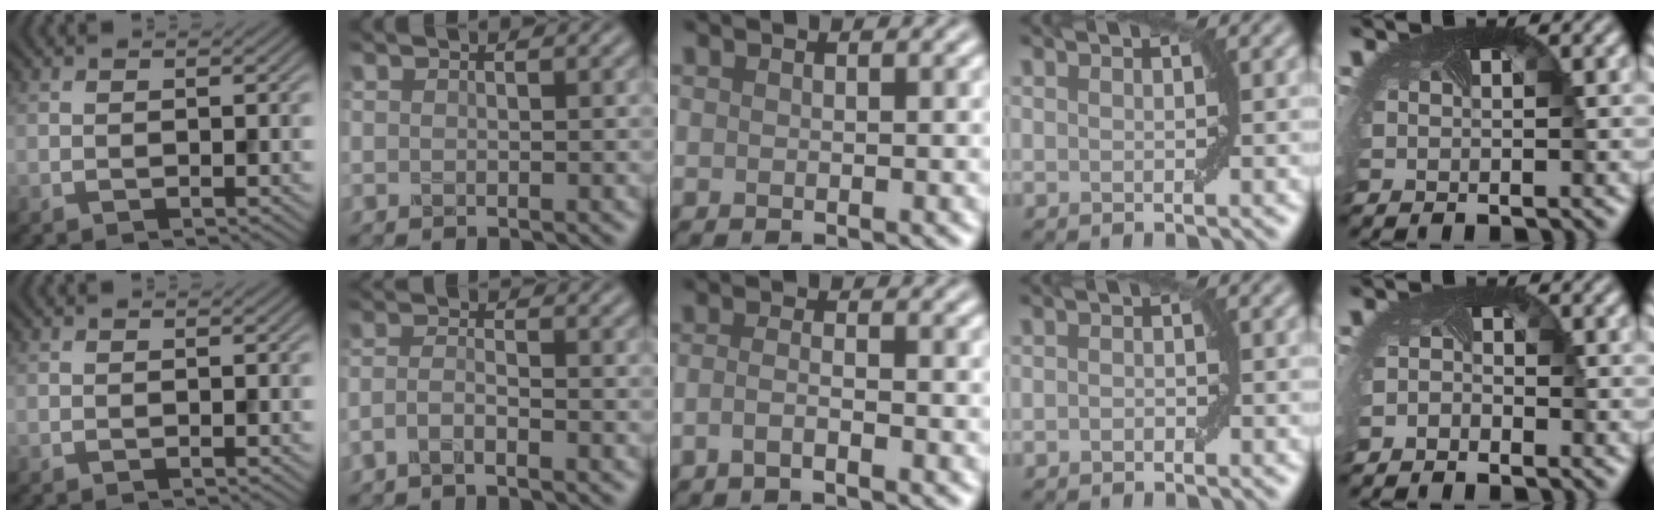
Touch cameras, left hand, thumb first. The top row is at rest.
{"index": {"total": 1.6, "force": [-1.2, 0.3, 1.1], "torque": [-0.025, 0.006, -0.031]}, "middle": {"total": 1.7, "force": [-0.9, 0.5, 1.3], "torque": [-0.026, 0.000, -0.022]}, "ring": {"total": 0.7, "force": [-0.4, 0.4, 0.5], "torque": [-0.008, 0.002, -0.006]}, "little": {"total": 1.0, "force": [-0.8, -0.2, -0.5], "torque": [-0.002, -0.009, -0.018]}}